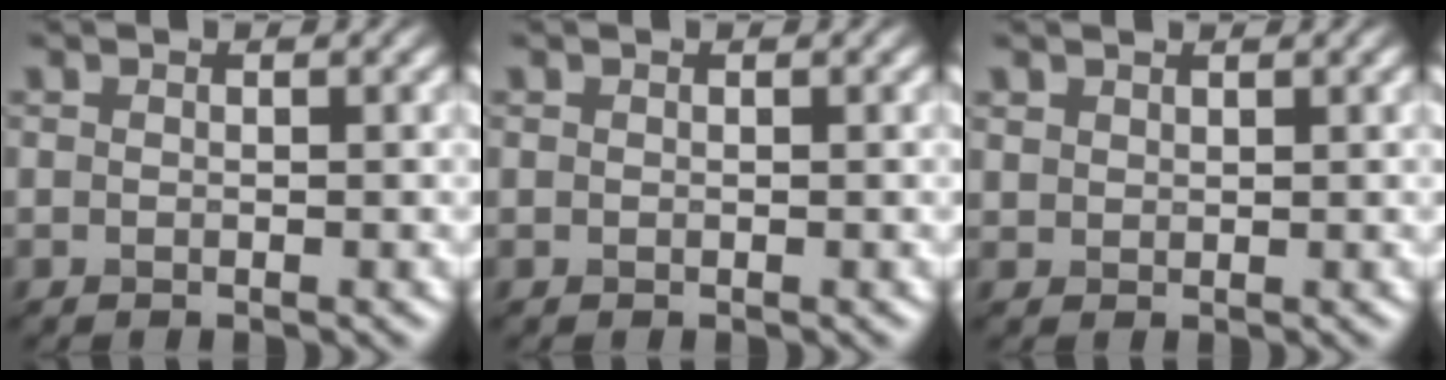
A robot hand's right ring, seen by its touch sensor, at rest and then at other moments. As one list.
[{"total": 0.0}, {"total": 1.7, "force": [0.1, -1.0, -1.4], "torque": [-0.008, -0.003, 0.026]}]